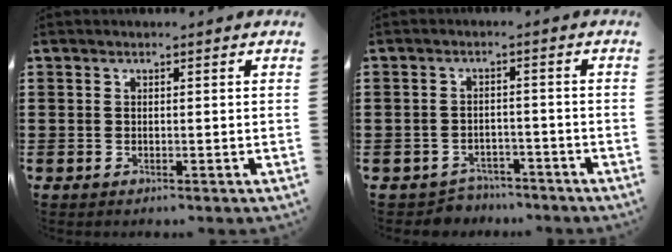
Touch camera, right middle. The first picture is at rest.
{"total": 2.8, "force": [-2.7, 0.6, -0.2], "torque": [-0.007, -0.002, -0.059]}